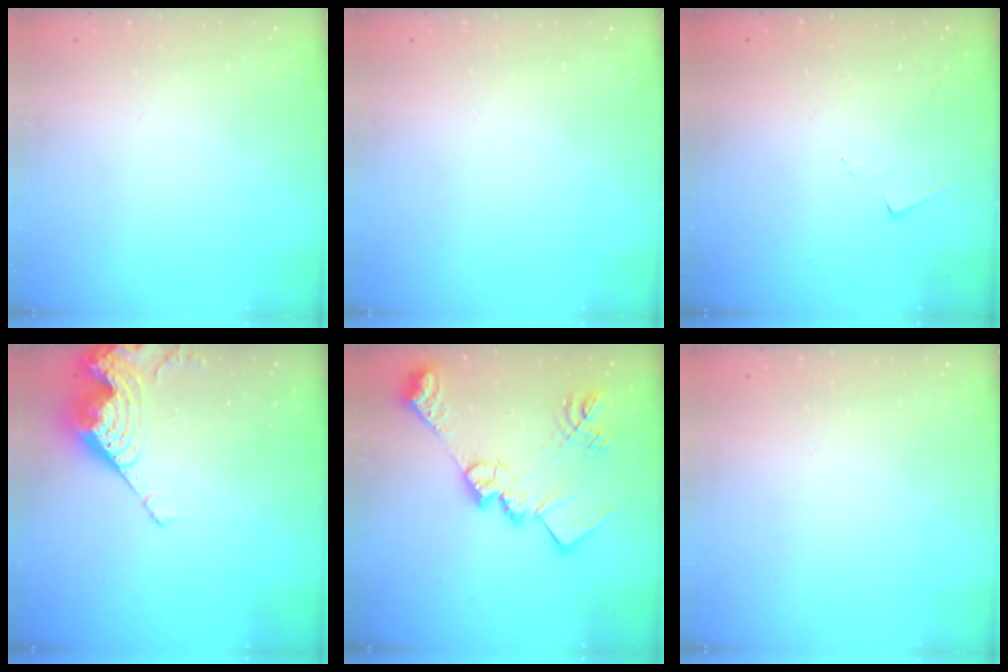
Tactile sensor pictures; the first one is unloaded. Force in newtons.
{"total": 0.0}
{"total": 3.3, "press": 3.2, "slide": 0.4}
{"total": 11.9, "press": 11.9, "slide": 0.8}
{"total": 21.7, "press": 21.7, "slide": 1.3}
{"total": 0.0}